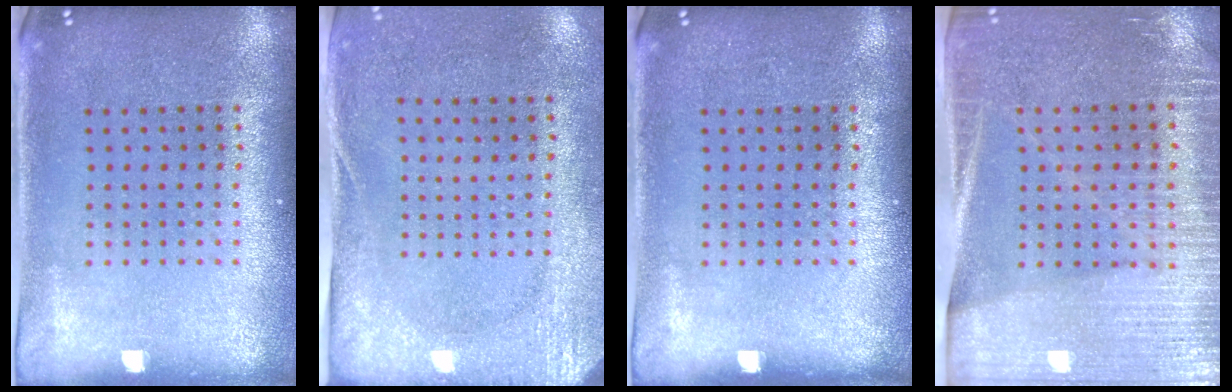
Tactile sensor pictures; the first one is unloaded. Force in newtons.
{"total": 2.8, "press": 2.2, "slide": 1.7}
{"total": 0.0}
{"total": 3.3, "press": 3.0, "slide": 1.4}